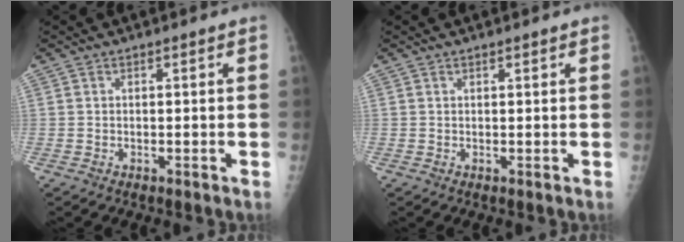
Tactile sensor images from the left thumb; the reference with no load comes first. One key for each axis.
{"total": 0.6, "fx": 0.5, "fy": 0.2, "fz": 0.4, "tx": -0.006, "ty": -0.002, "tz": 0.008}